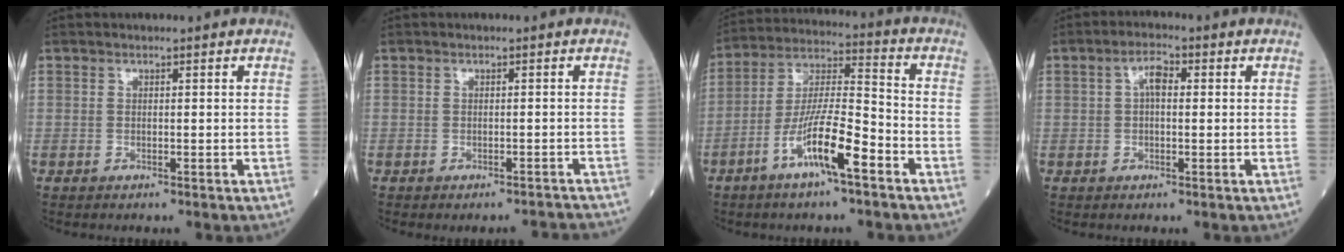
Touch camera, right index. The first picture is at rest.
{"total": 2.8, "force": [-2.7, 0.3, 0.4], "torque": [0.003, -0.003, -0.035]}
{"total": 11.8, "force": [-6.0, 1.4, 10.0], "torque": [-0.193, -0.002, -0.112]}
{"total": 3.2, "force": [0.5, 1.3, 2.8], "torque": [-0.052, 0.015, 0.007]}